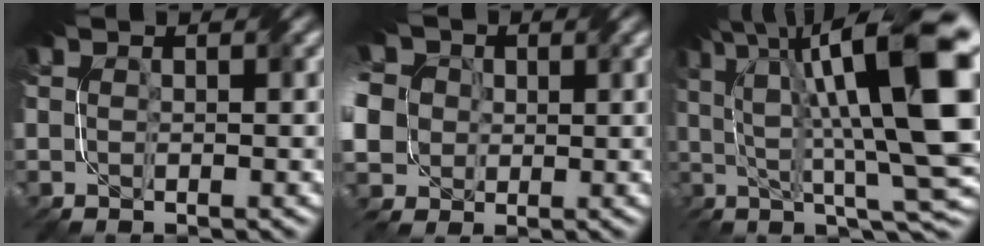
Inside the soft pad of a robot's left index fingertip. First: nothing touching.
{"total": 9.8, "force": [0.6, 8.5, 4.9], "torque": [-0.122, 0.014, -0.016]}
{"total": 16.6, "force": [4.5, 4.5, 15.3], "torque": [-0.238, 0.014, 0.082]}